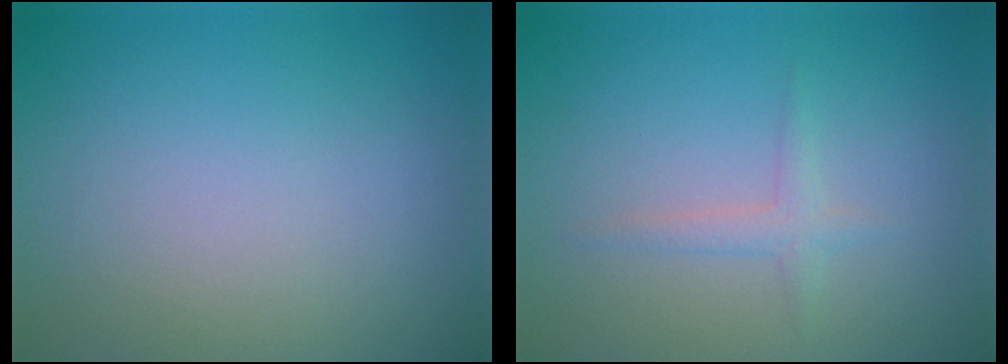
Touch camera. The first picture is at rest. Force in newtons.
{"total": 1.3, "press": 1.3, "slide": 0.1}